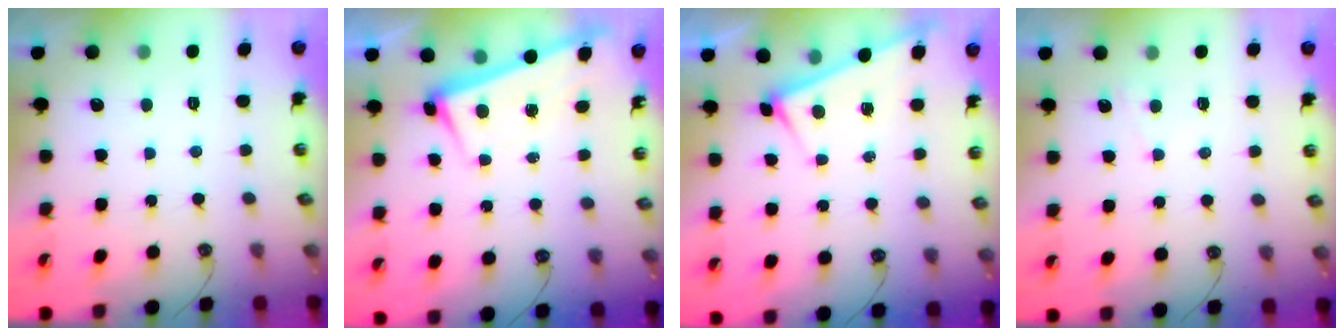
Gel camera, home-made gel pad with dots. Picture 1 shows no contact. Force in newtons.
{"total": 2.5, "press": 2.4, "slide": 0.7}
{"total": 5.2, "press": 5.2, "slide": 0.3}
{"total": 2.0, "press": 2.0, "slide": 0.4}